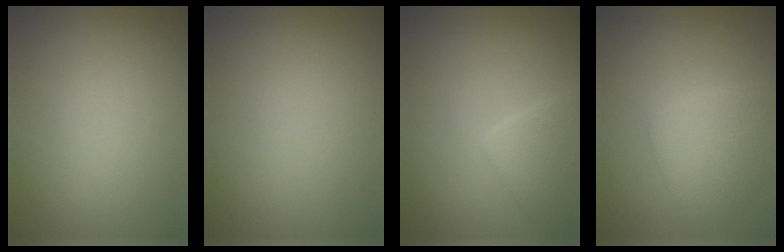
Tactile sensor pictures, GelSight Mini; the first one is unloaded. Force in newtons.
{"total": 0.0}
{"total": 3.1, "press": 3.1, "slide": 0.1}
{"total": 3.0, "press": 3.0, "slide": 0.1}